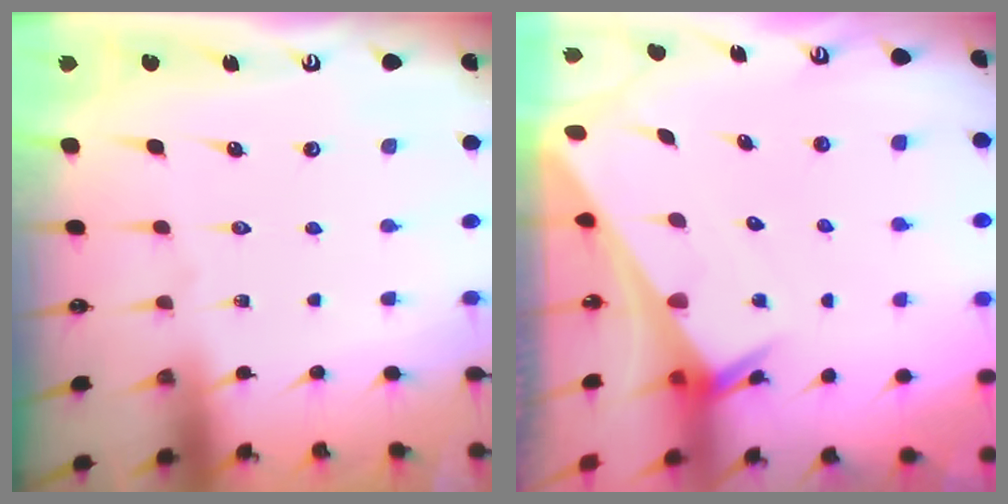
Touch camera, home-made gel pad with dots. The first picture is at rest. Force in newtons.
{"total": 2.4, "press": 2.4, "slide": 0.1}